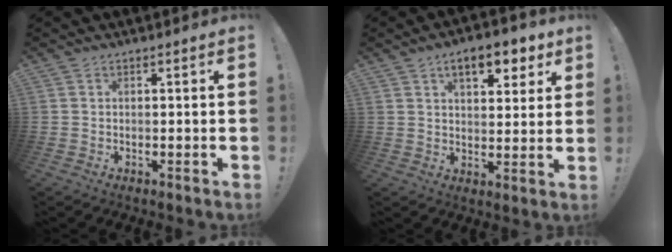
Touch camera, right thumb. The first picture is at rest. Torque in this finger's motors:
{"motor_torque": [-0.50, 1.35, 0.82, 0.37, 0.04]}